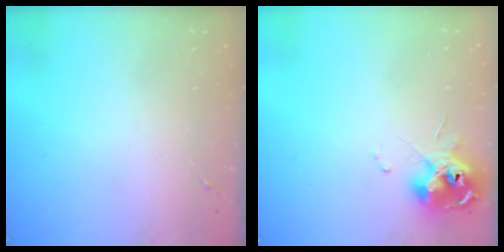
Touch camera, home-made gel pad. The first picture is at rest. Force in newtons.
{"total": 12.2, "press": 12.1, "slide": 1.3}